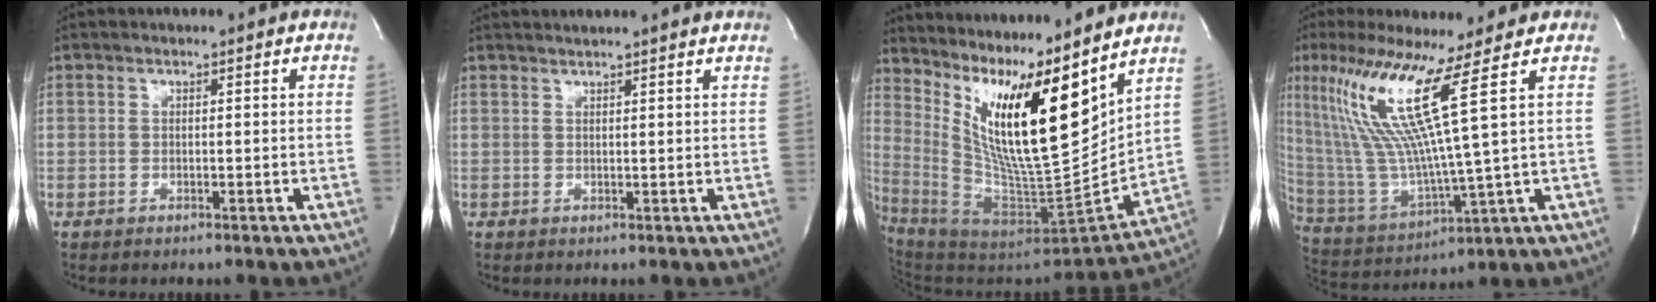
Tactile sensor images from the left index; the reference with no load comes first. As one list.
[{"total": 5.5, "force": [5.1, -0.7, 2.0], "torque": [-0.025, 0.015, 0.052]}, {"total": 19.7, "force": [10.9, 2.6, 16.2], "torque": [-0.289, -0.025, 0.195]}, {"total": 14.6, "force": [6.5, -2.3, 12.8], "torque": [-0.264, -0.017, 0.124]}]